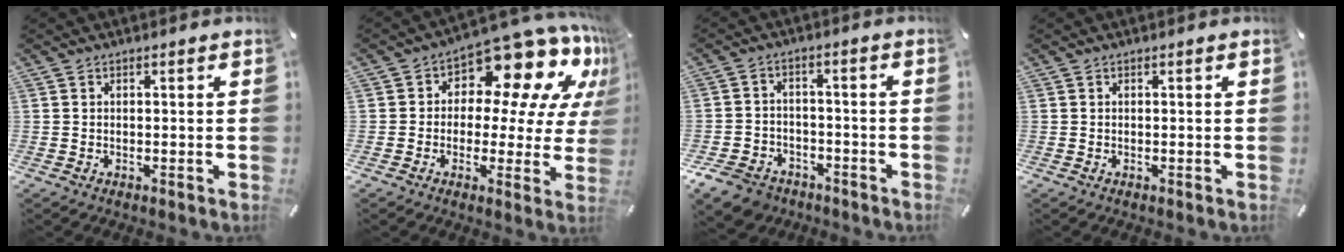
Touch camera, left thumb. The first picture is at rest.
{"total": 14.1, "force": [8.7, 7.5, 8.3], "torque": [-0.119, -0.080, 0.146]}
{"total": 8.3, "force": [-5.7, 5.4, 2.7], "torque": [-0.062, 0.035, -0.109]}
{"total": 0.0}